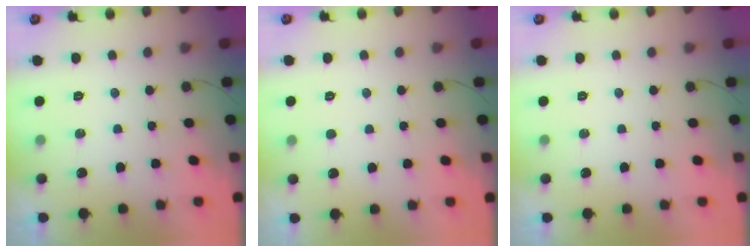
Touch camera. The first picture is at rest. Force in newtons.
{"total": 2.2, "press": 2.2, "slide": 0.2}
{"total": 0.0}